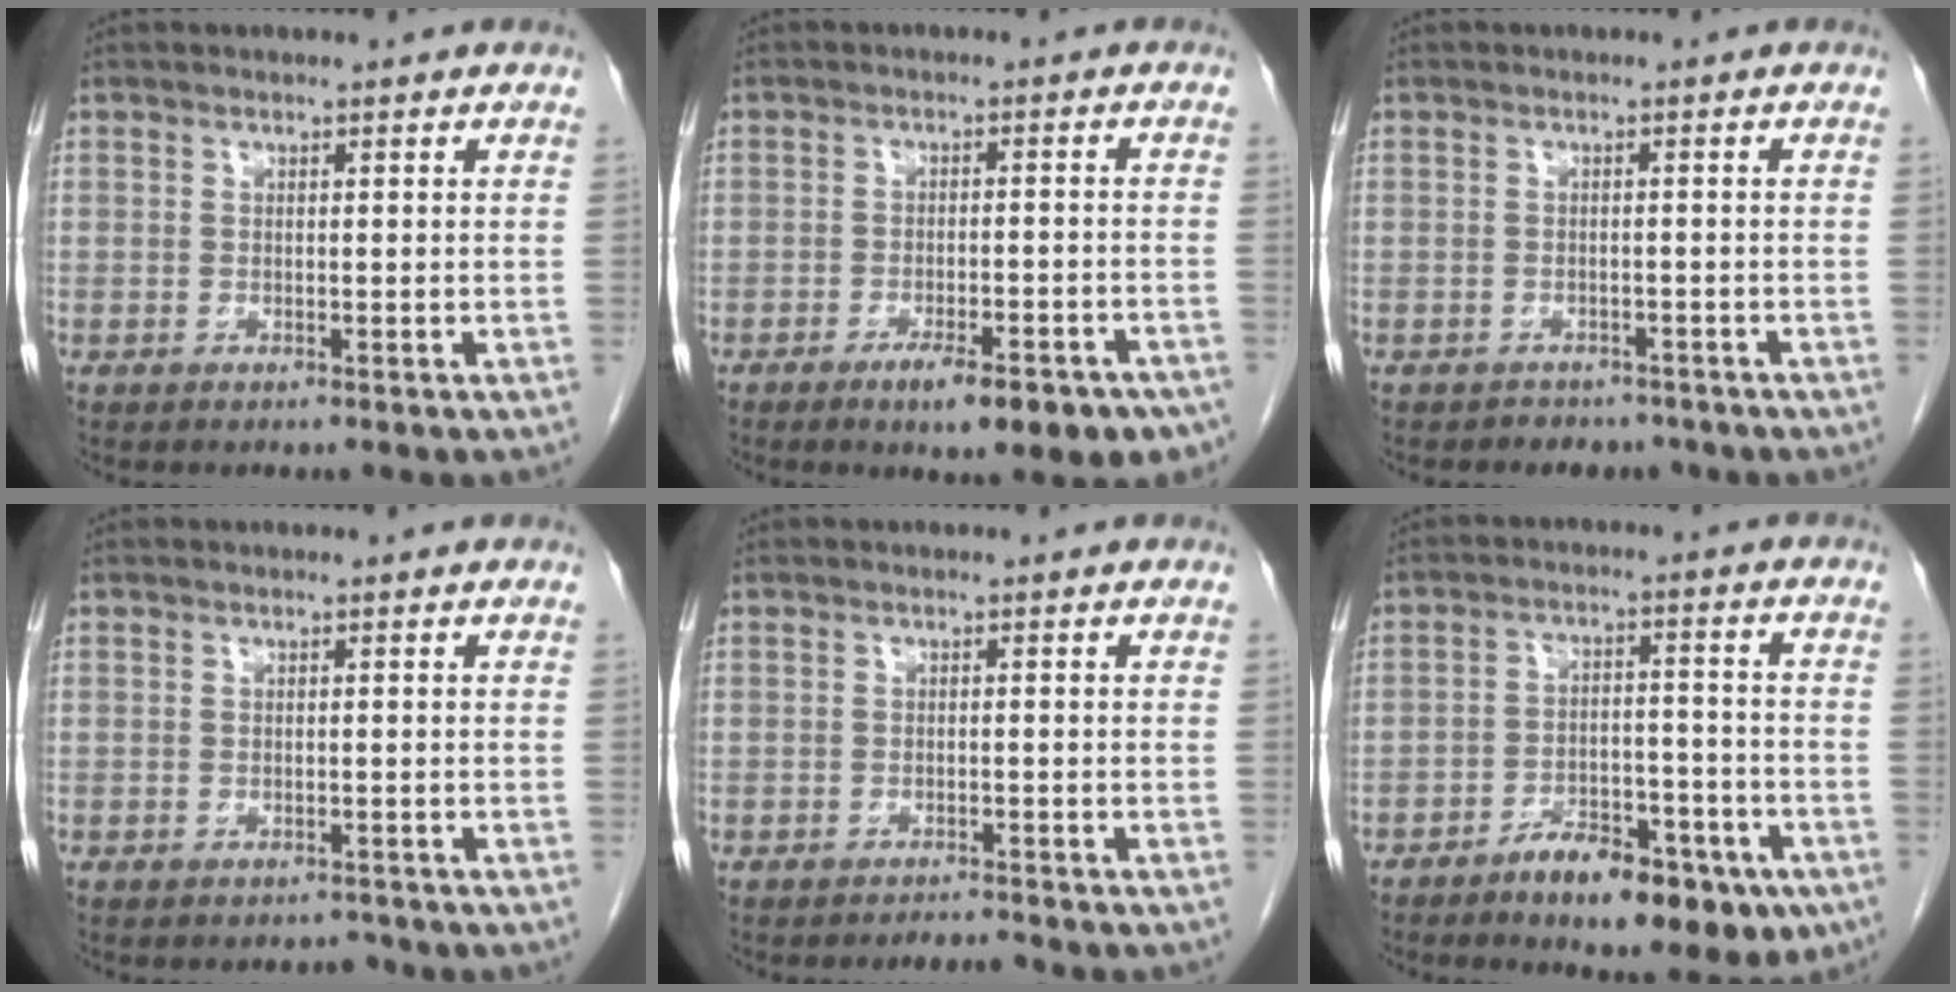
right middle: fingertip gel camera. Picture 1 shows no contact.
{"total": 10.1, "force": [-6.9, 2.8, 6.8], "torque": [-0.072, 0.001, -0.093]}
{"total": 3.5, "force": [-3.0, 1.8, 0.1], "torque": [-0.010, 0.005, -0.037]}
{"total": 1.0, "force": [-1.0, 0.3, -0.1], "torque": [-0.001, -0.002, -0.013]}
{"total": 1.4, "force": [-1.3, -0.4, 0.0], "torque": [-0.005, -0.009, -0.018]}
{"total": 11.8, "force": [-7.3, 4.6, 8.0], "torque": [-0.106, 0.014, -0.106]}